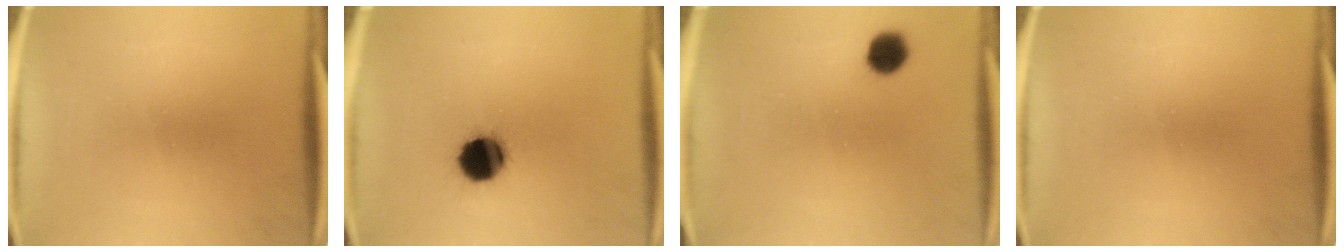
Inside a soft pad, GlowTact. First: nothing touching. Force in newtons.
{"total": 11.2}
{"total": 4.8}
{"total": 0.0}